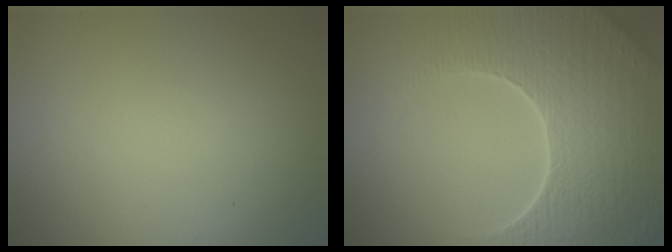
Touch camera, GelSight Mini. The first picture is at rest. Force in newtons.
{"total": 9.2, "press": 6.6, "slide": 6.4}